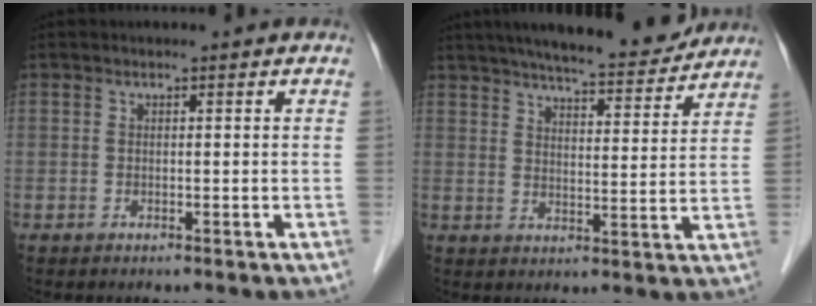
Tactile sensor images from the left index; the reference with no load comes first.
{"total": 15.1, "force": [13.5, 2.1, 6.5], "torque": [-0.097, 0.005, 0.188]}